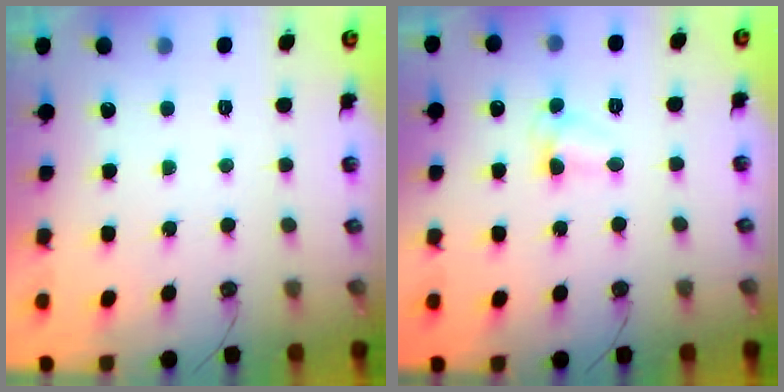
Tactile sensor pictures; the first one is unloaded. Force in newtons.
{"total": 5.2, "press": 5.2, "slide": 0.6}